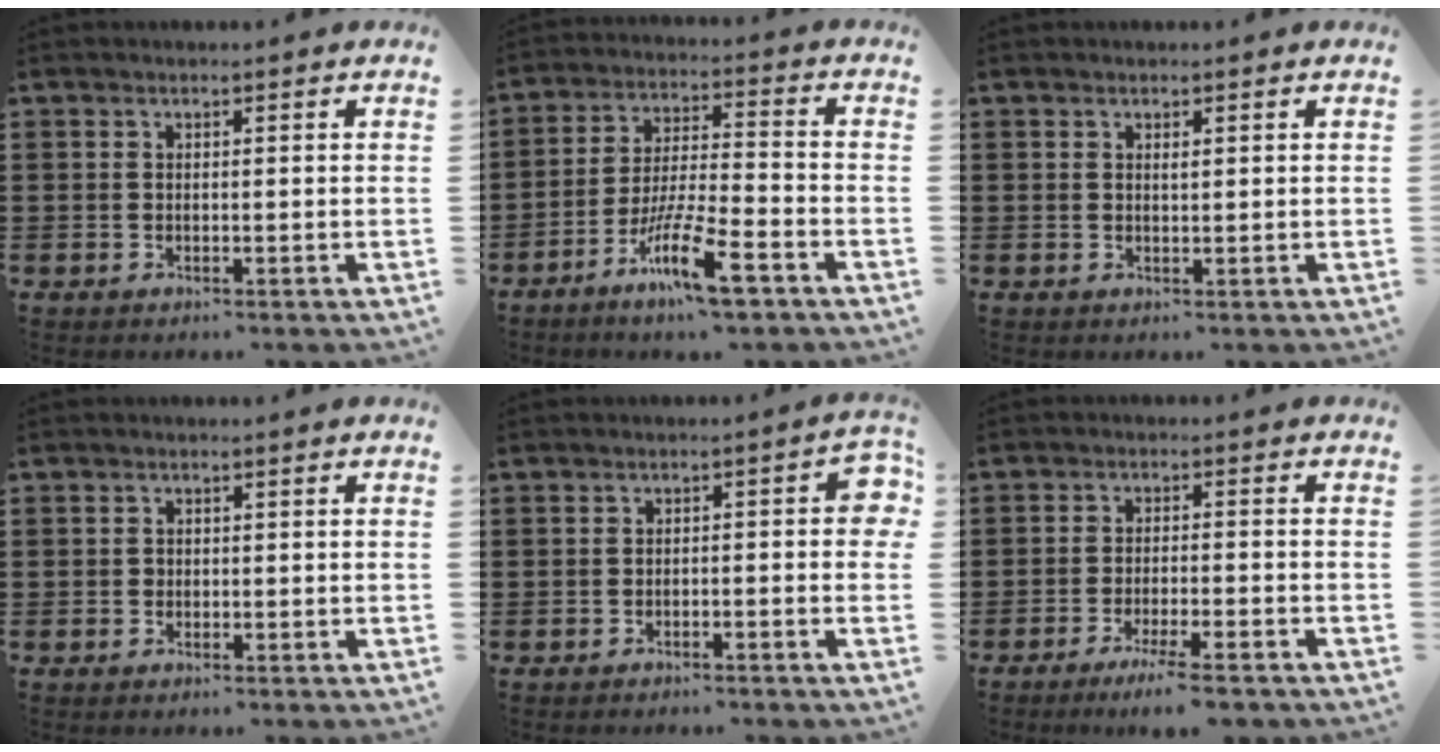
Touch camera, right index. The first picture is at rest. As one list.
[{"total": 11.2, "force": [-6.6, 1.9, 8.9], "torque": [-0.173, 0.003, -0.123]}, {"total": 0.6, "force": [0.3, 0.1, 0.5], "torque": [-0.012, 0.000, 0.005]}, {"total": 0.7, "force": [-0.1, 0.6, 0.2], "torque": [-0.005, 0.004, -0.003]}, {"total": 2.5, "force": [-1.3, 0.4, 2.1], "torque": [-0.028, -0.002, -0.027]}, {"total": 4.4, "force": [-3.4, -0.2, 2.8], "torque": [-0.050, -0.011, -0.063]}]